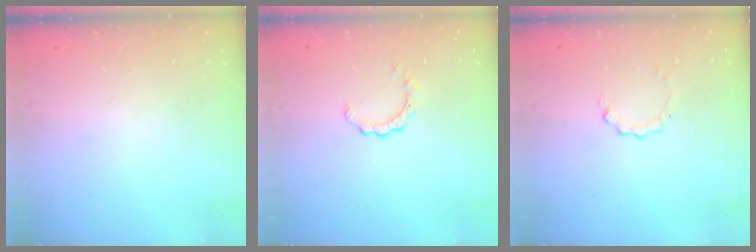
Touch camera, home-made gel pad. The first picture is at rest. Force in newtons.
{"total": 2.2, "press": 2.1, "slide": 0.3}
{"total": 0.8, "press": 0.8, "slide": 0.1}